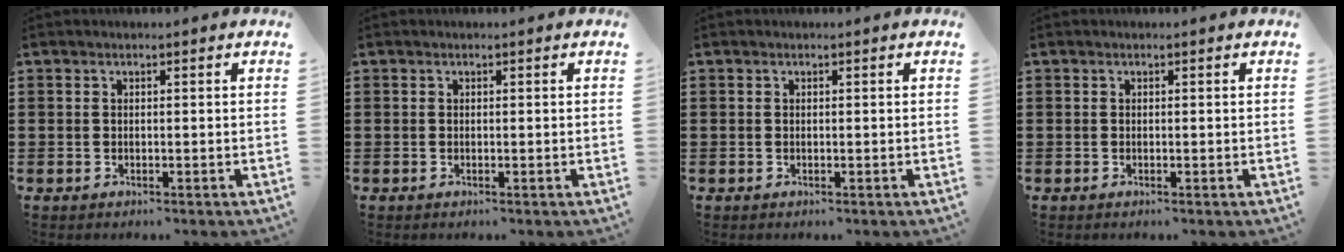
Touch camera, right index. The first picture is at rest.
{"total": 0.0}
{"total": 0.0}
{"total": 0.0}